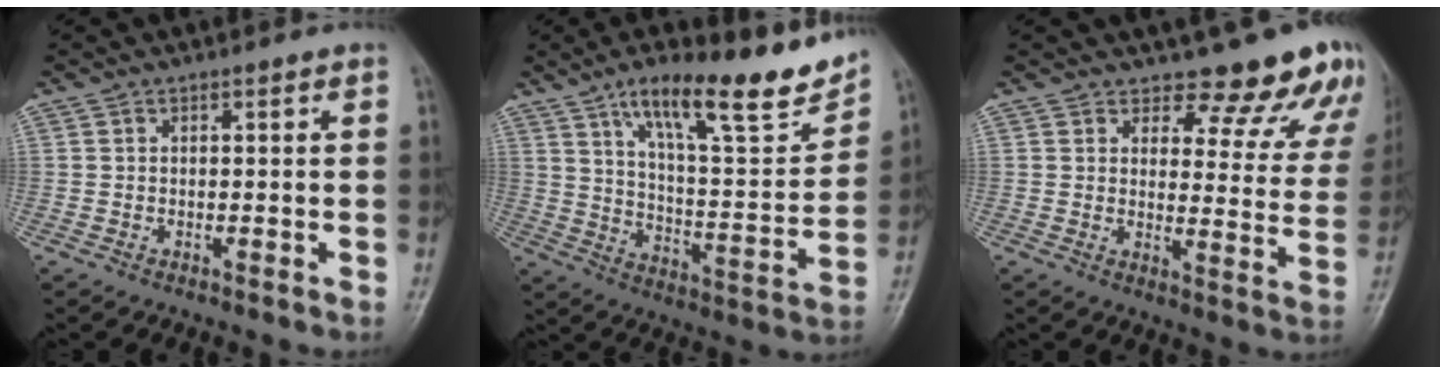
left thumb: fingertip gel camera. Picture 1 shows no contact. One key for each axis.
{"total": 21.4, "fx": 14.1, "fy": 5.7, "fz": 15.0, "tx": -0.192, "ty": -0.061, "tz": 0.228}
{"total": 14.5, "fx": 13.0, "fy": 5.1, "fz": 4.0, "tx": 0.012, "ty": -0.101, "tz": 0.134}